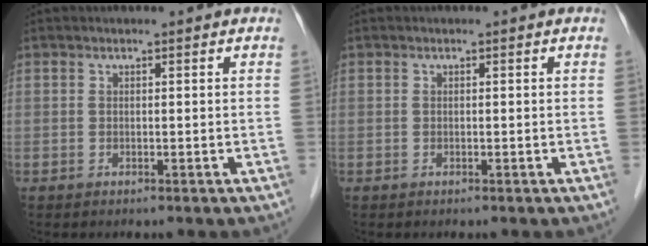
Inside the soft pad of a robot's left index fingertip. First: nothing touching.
{"total": 0.0}